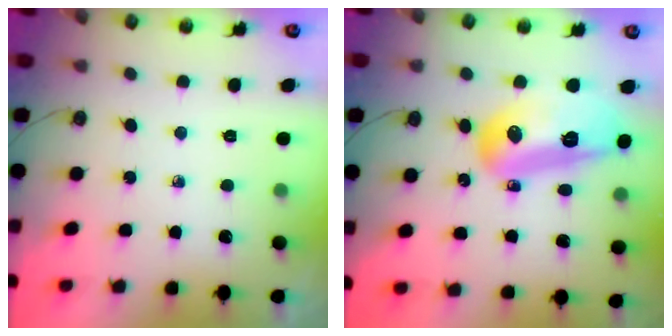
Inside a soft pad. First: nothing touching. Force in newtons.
{"total": 17.7, "press": 17.0, "slide": 4.6}